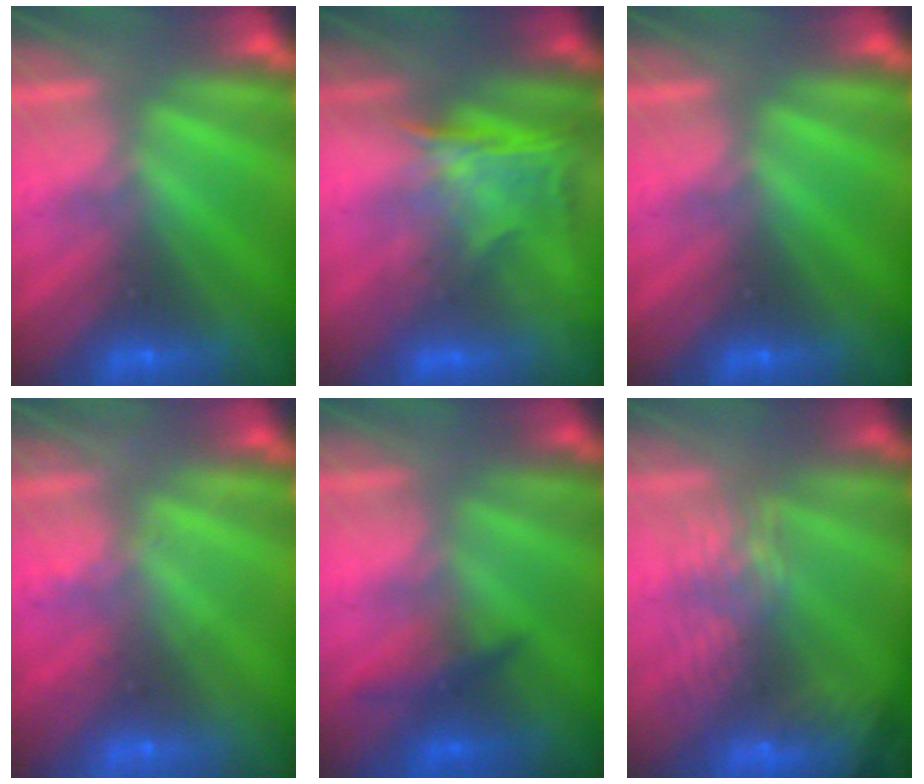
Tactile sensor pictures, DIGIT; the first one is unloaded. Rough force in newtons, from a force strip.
{"total": 1.3}
{"total": 0.0}
{"total": 2.0}
{"total": 1.8}
{"total": 8.1}